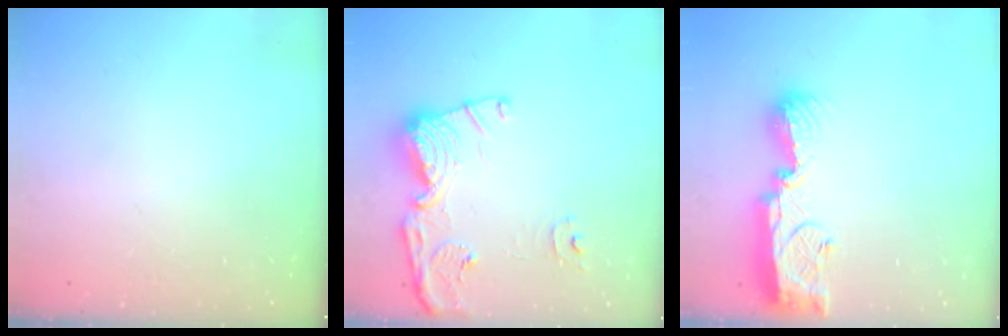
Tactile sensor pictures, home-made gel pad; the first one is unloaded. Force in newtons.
{"total": 16.3, "press": 16.2, "slide": 1.5}
{"total": 12.8, "press": 12.7, "slide": 1.1}